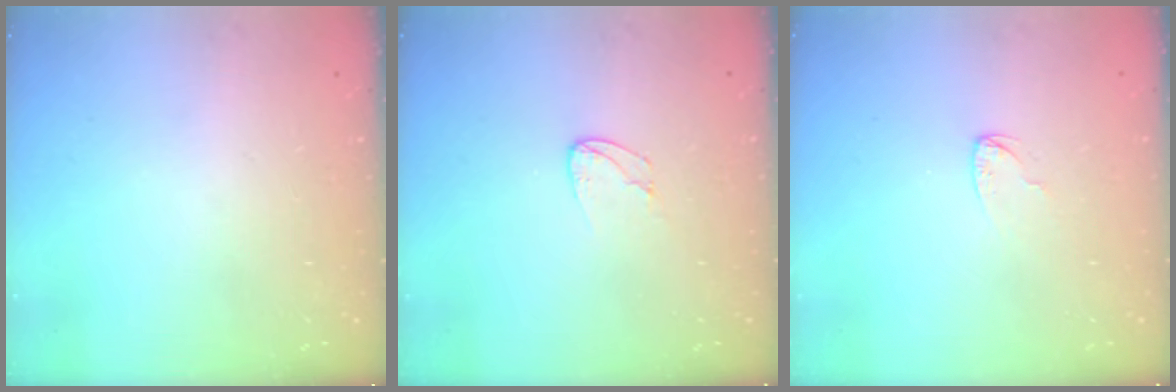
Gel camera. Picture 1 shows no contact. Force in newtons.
{"total": 5.0, "press": 4.9, "slide": 0.4}
{"total": 2.6, "press": 2.6, "slide": 0.3}